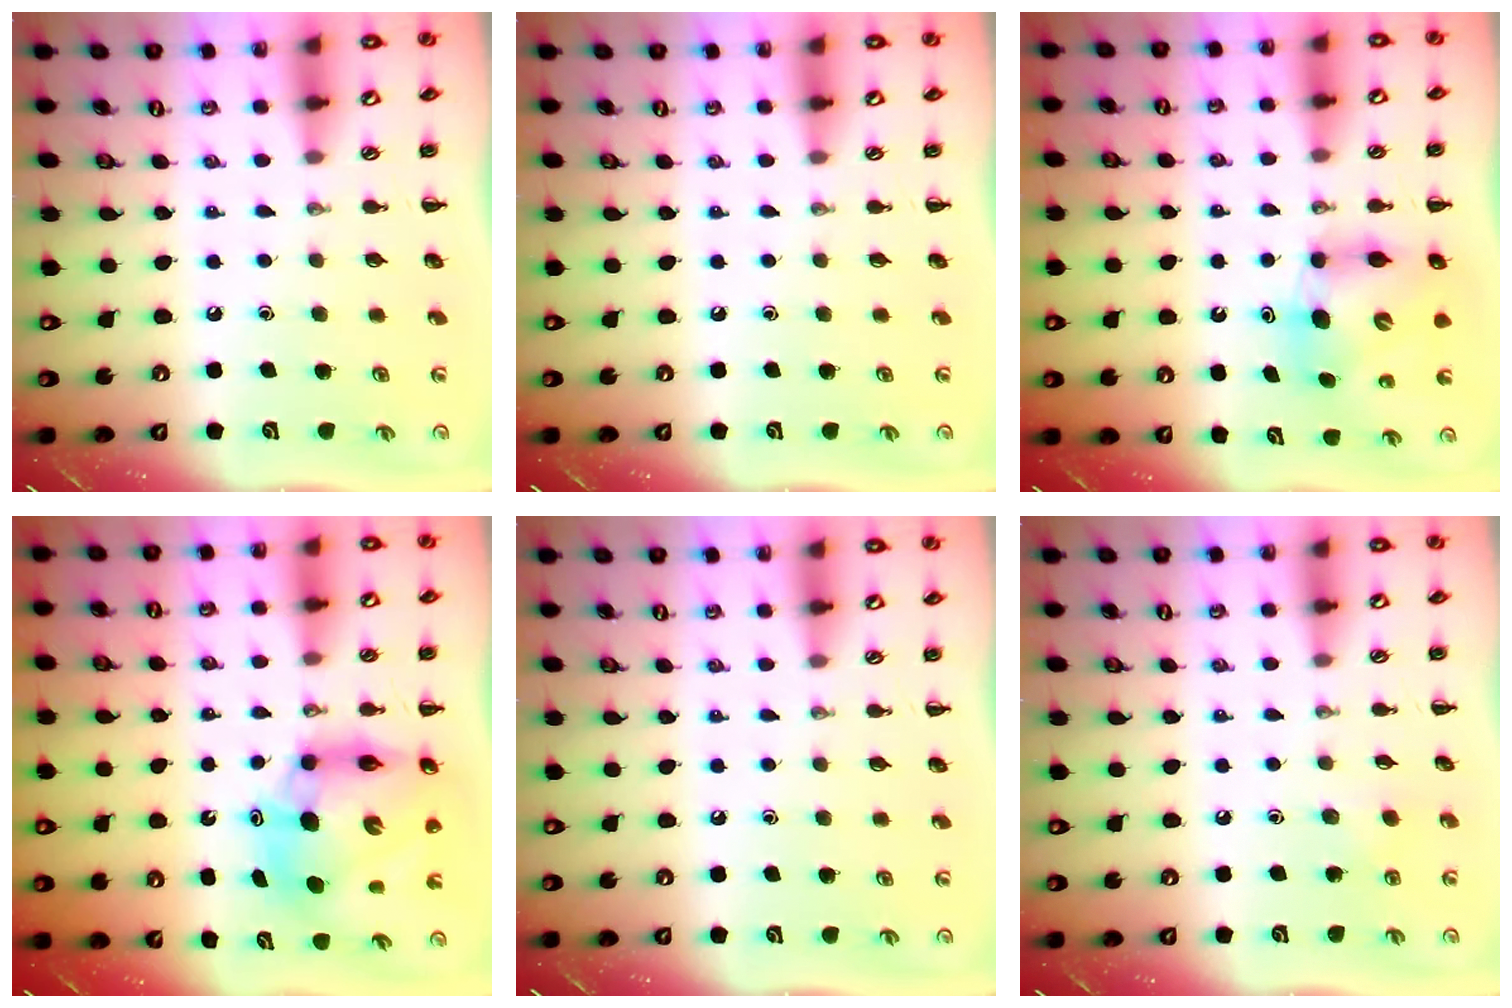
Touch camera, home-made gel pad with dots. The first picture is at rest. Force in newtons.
{"total": 0.0}
{"total": 6.4, "press": 6.2, "slide": 1.4}
{"total": 11.3, "press": 10.8, "slide": 3.2}
{"total": 0.0}
{"total": 2.0, "press": 1.9, "slide": 0.7}